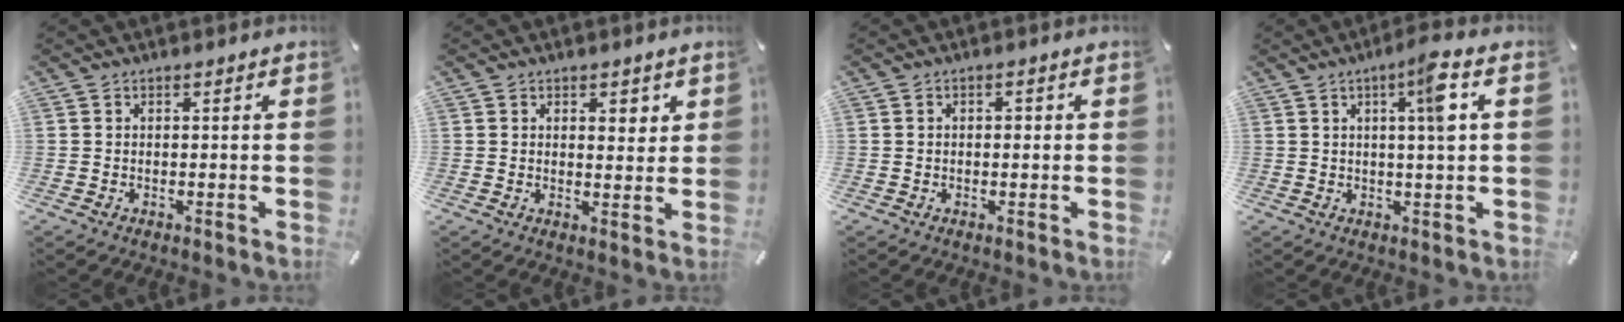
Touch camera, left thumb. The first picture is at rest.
{"total": 2.6, "force": [1.7, 1.8, 0.9], "torque": [0.004, -0.008, 0.025]}
{"total": 1.5, "force": [0.0, 0.9, 1.1], "torque": [-0.023, 0.004, -0.003]}
{"total": 7.2, "force": [2.0, 0.3, 6.9], "torque": [-0.112, -0.008, 0.023]}